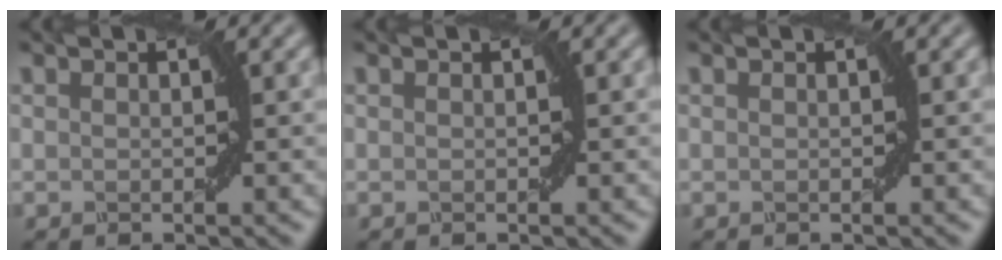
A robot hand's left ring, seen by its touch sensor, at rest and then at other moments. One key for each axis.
{"total": 0.0}
{"total": 0.0}